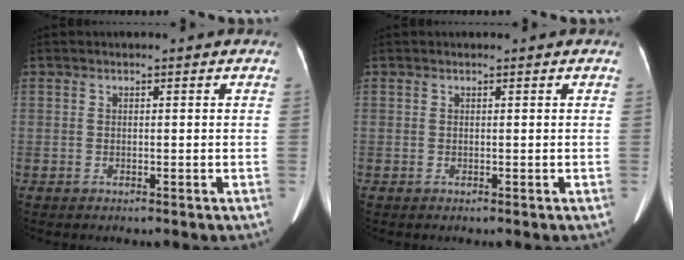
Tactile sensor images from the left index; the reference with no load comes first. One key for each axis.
{"total": 0.0}